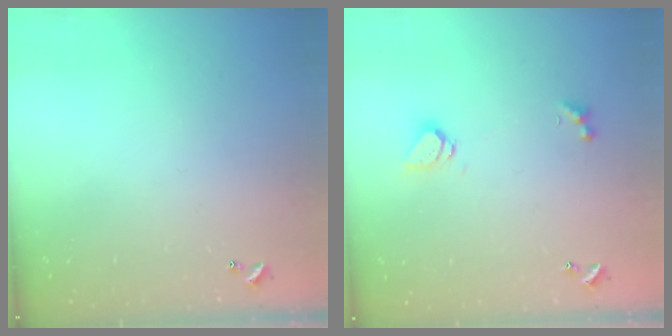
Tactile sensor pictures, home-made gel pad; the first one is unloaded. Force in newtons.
{"total": 2.2, "press": 2.2, "slide": 0.5}